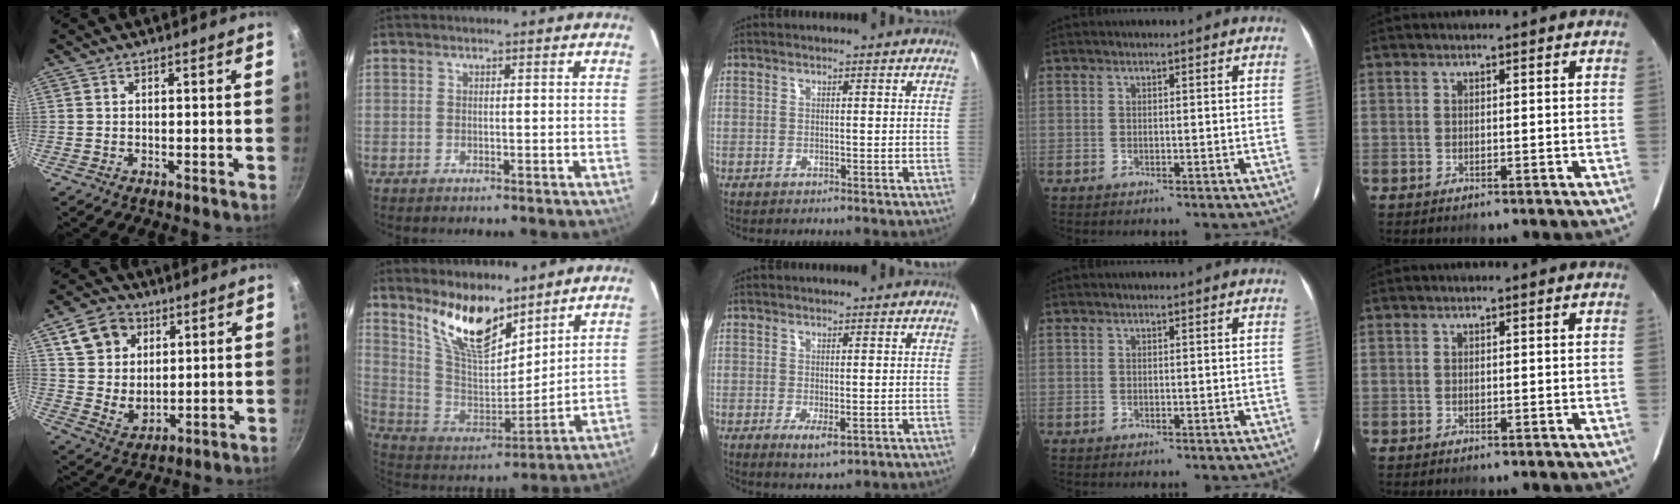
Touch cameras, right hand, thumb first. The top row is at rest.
{"thumb": {"total": 11.8, "force": [4.9, 9.2, 5.3], "torque": [-0.070, -0.015, 0.096]}, "index": {"total": 15.3, "force": [10.9, 5.9, 9.0], "torque": [-0.176, -0.009, 0.216]}, "middle": {"total": 3.4, "force": [-0.9, 1.1, 3.0], "torque": [-0.054, -0.013, -0.010]}}